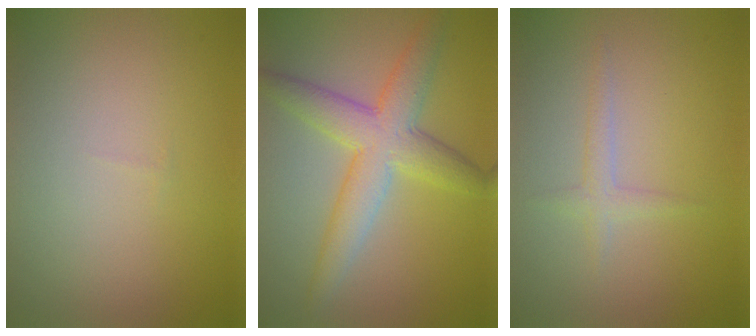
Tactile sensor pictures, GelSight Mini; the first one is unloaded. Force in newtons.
{"total": 5.9, "press": 5.9, "slide": 0.2}
{"total": 1.3, "press": 1.3, "slide": 0.1}